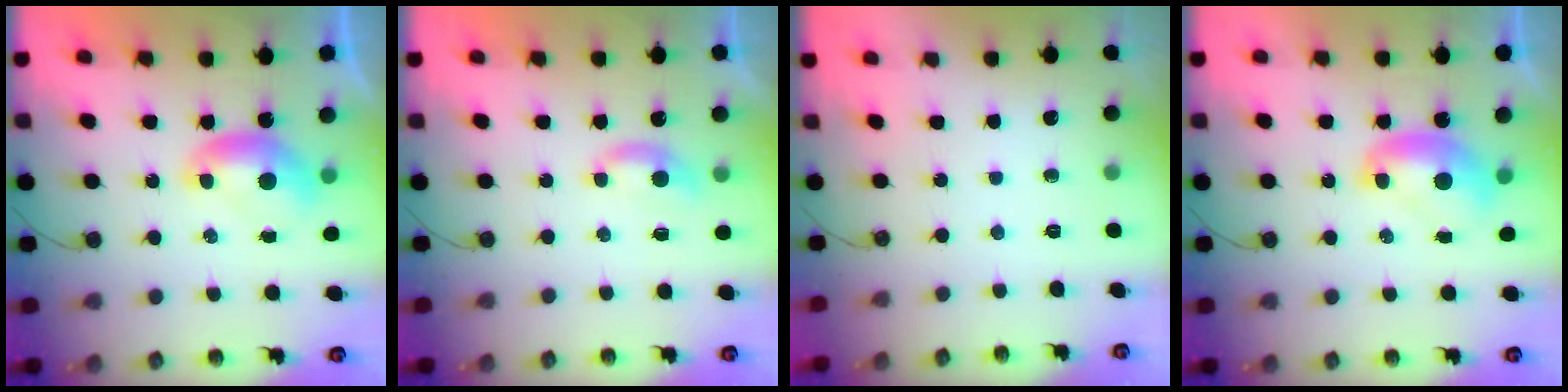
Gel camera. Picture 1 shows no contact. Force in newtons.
{"total": 1.9, "press": 1.9, "slide": 0.5}
{"total": 0.0}
{"total": 1.8, "press": 1.7, "slide": 0.2}